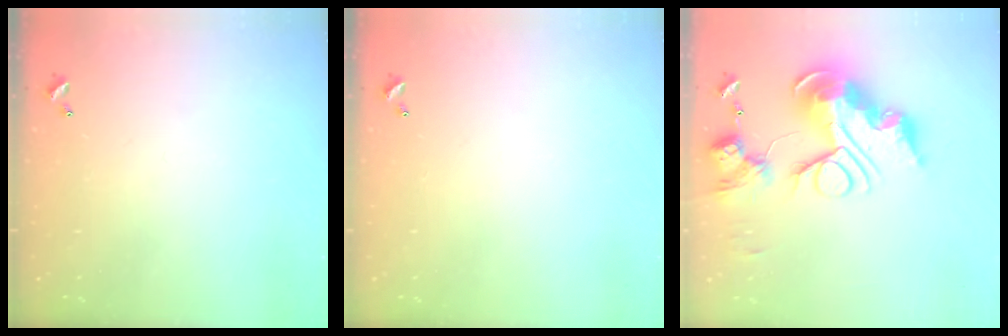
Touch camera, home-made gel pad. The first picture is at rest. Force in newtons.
{"total": 0.0}
{"total": 0.7, "press": 0.7, "slide": 0.0}